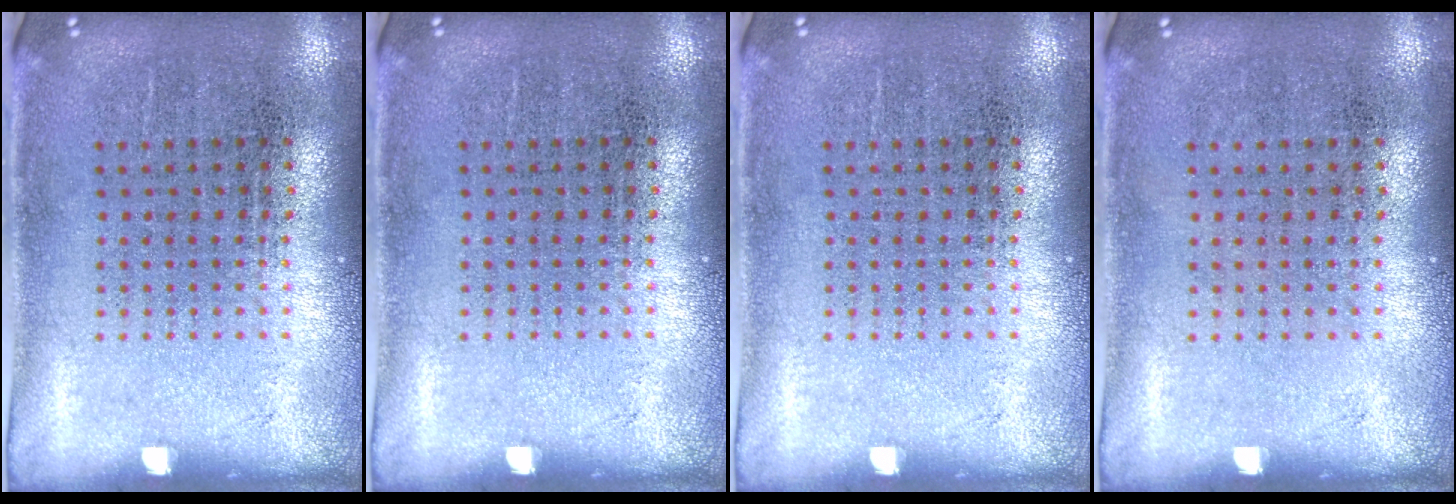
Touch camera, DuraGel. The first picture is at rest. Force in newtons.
{"total": 0.0}
{"total": 0.0}
{"total": 0.0}